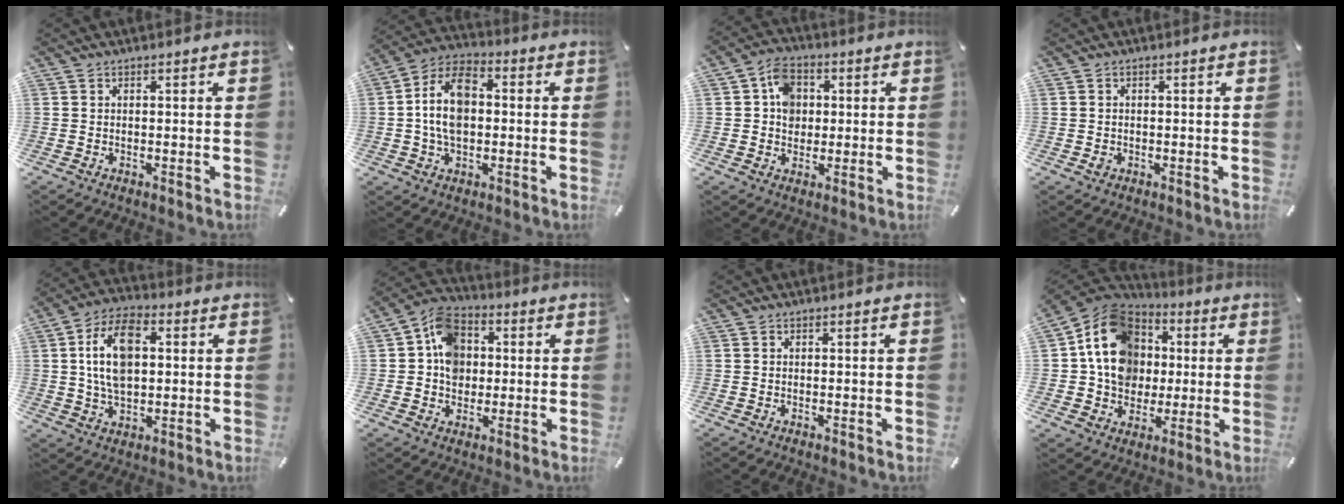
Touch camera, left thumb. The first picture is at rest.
{"total": 11.8, "force": [0.0, 7.9, 8.9], "torque": [-0.177, 0.016, 0.000]}
{"total": 7.1, "force": [1.0, 6.1, 3.5], "torque": [-0.055, 0.010, 0.017]}
{"total": 1.1, "force": [-0.3, 1.0, 0.4], "torque": [-0.008, 0.004, -0.006]}
{"total": 13.2, "force": [1.9, 8.2, 10.2], "torque": [-0.199, 0.007, 0.032]}
{"total": 10.1, "force": [0.6, 8.6, 5.2], "torque": [-0.094, 0.014, 0.014]}
{"total": 0.0}
{"total": 15.9, "force": [1.5, 14.4, 6.7], "torque": [-0.129, 0.004, 0.033]}